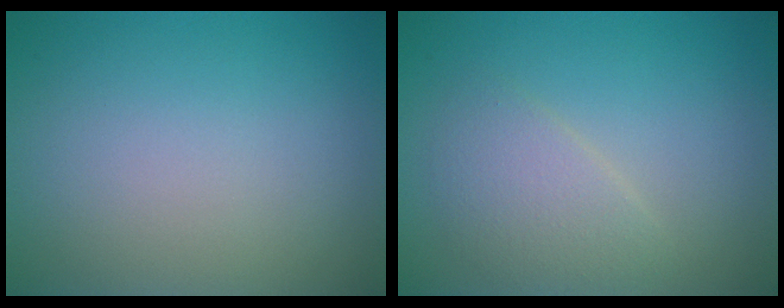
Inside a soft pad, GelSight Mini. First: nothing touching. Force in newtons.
{"total": 2.6, "press": 2.5, "slide": 0.2}